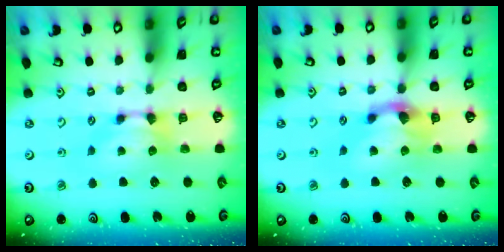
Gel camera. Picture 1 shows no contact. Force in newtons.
{"total": 2.9, "press": 2.2, "slide": 2.0}